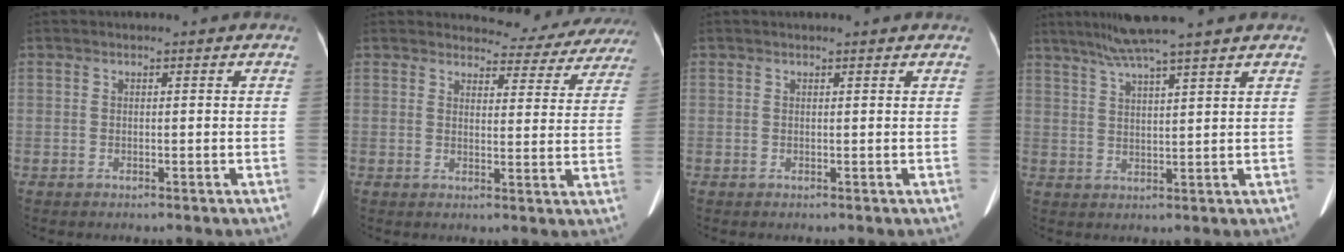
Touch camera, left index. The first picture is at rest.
{"total": 12.5, "force": [12.0, 3.3, 0.8], "torque": [0.020, -0.035, 0.111]}
{"total": 2.2, "force": [2.0, 0.2, 0.7], "torque": [-0.014, 0.015, 0.020]}
{"total": 8.8, "force": [7.2, -1.4, 4.9], "torque": [-0.087, 0.023, 0.116]}